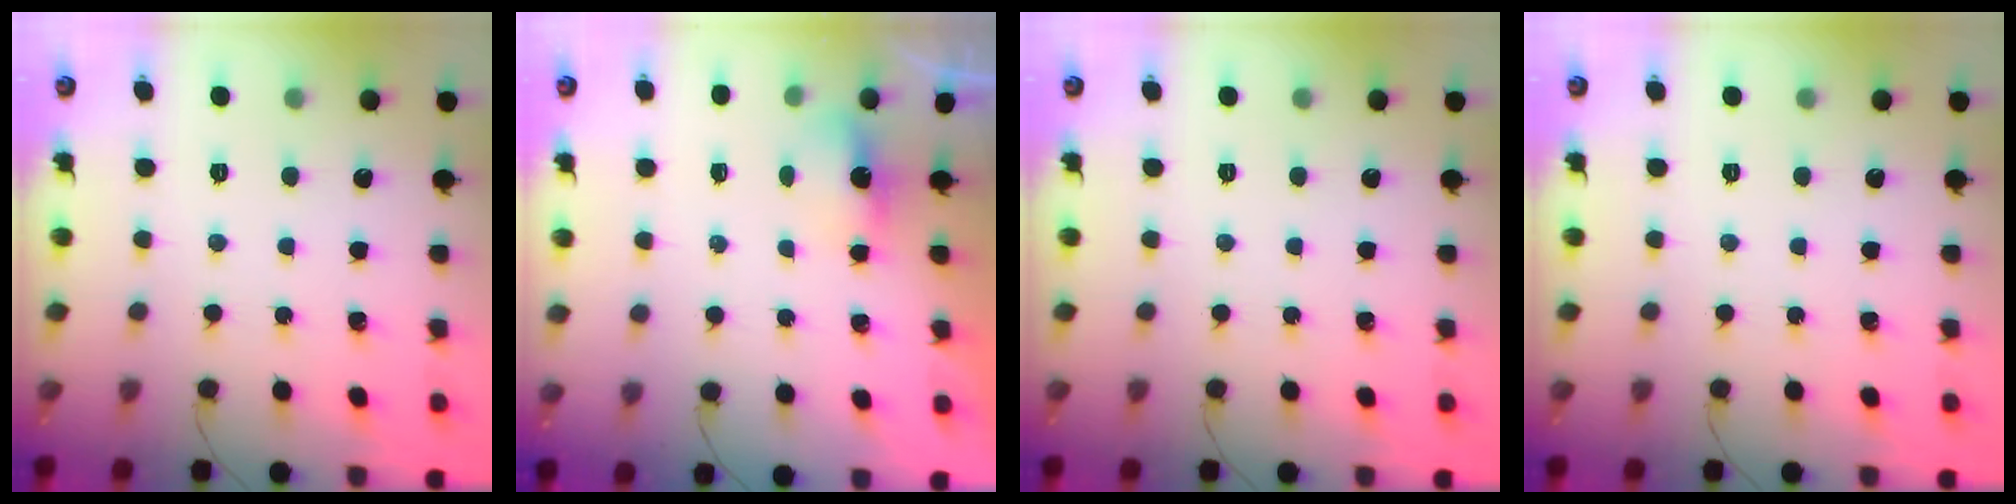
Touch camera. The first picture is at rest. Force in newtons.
{"total": 3.6, "press": 3.5, "slide": 1.0}
{"total": 0.0}
{"total": 0.0}